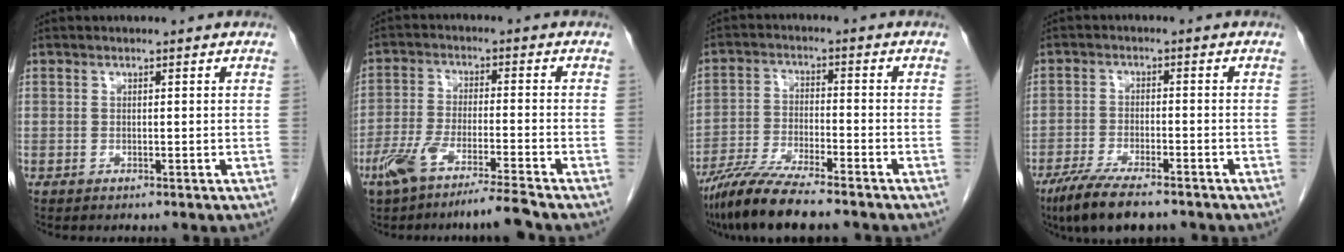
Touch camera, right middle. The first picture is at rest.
{"total": 8.7, "force": [-6.6, 0.0, 5.7], "torque": [-0.110, -0.018, -0.123]}
{"total": 9.9, "force": [-8.2, 0.7, 5.5], "torque": [-0.101, -0.028, -0.146]}
{"total": 9.5, "force": [-7.2, 1.9, 5.9], "torque": [-0.100, -0.020, -0.117]}